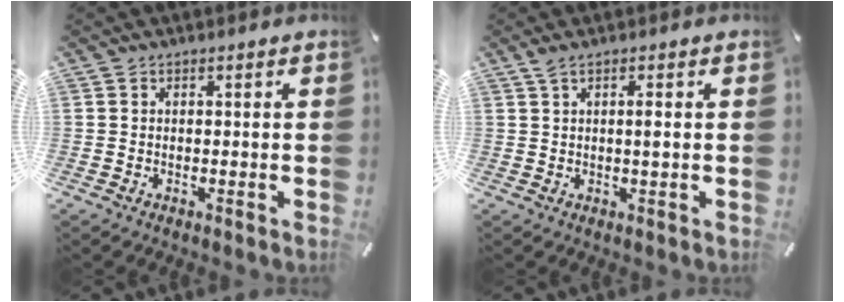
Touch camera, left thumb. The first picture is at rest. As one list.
[{"total": 2.5, "force": [0.5, 0.1, 2.4], "torque": [-0.050, -0.002, 0.007]}]